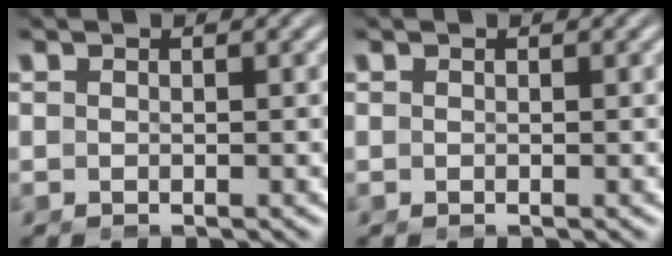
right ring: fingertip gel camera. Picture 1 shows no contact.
{"total": 0.0}